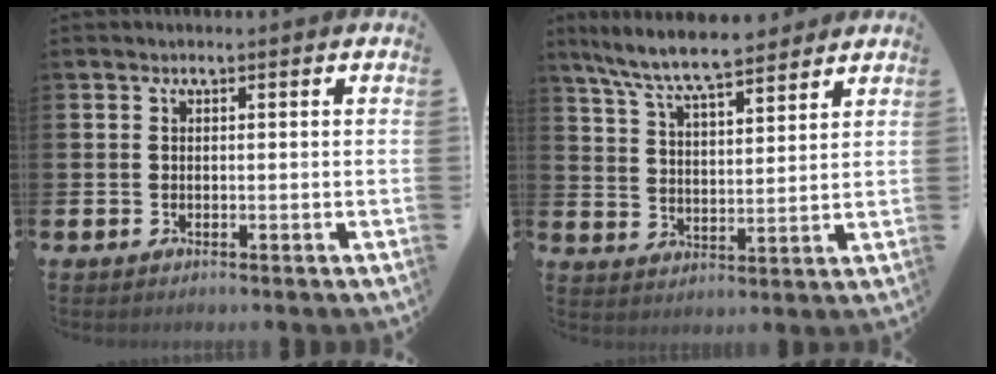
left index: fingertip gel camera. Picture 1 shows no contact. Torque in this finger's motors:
{"motor_torque": [0.62, -0.72, 0.73, 0.21]}